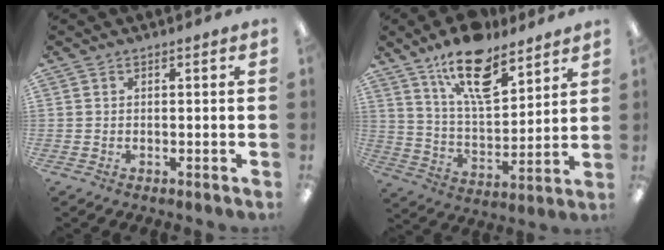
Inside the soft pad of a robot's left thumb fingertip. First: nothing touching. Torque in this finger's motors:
{"motor_torque": [0.20, 0.36, 1.57, -1.20, 0.42]}